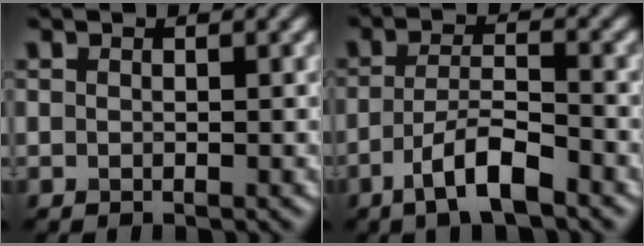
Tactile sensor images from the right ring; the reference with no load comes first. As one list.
[{"total": 5.2, "force": [-3.0, 1.3, 4.1], "torque": [-0.075, 0.003, -0.056]}]